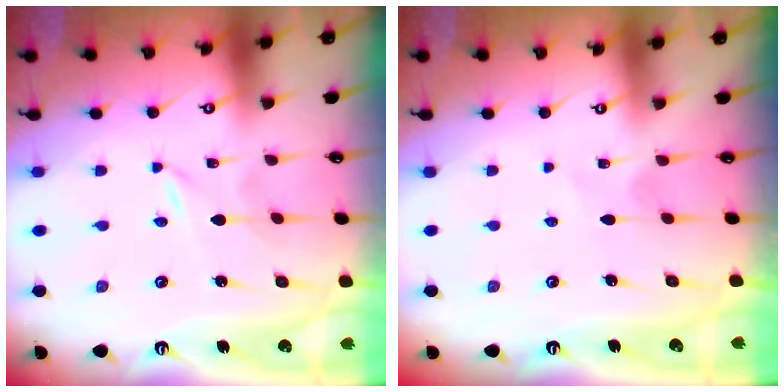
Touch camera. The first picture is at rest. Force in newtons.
{"total": 2.4, "press": 2.4, "slide": 0.3}